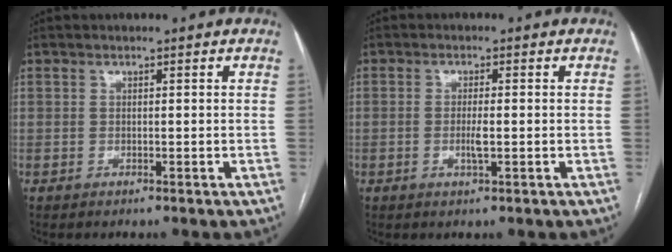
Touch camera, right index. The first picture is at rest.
{"total": 2.5, "force": [-0.5, 0.3, 2.4], "torque": [-0.050, -0.004, -0.008]}